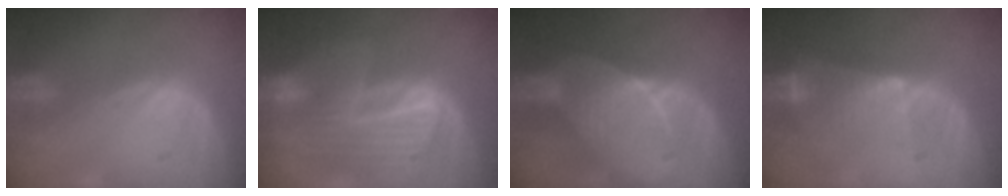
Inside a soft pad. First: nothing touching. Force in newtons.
{"total": 10.0, "press": 8.7, "slide": 5.0}
{"total": 6.8, "press": 6.5, "slide": 2.2}
{"total": 6.3, "press": 5.6, "slide": 3.0}